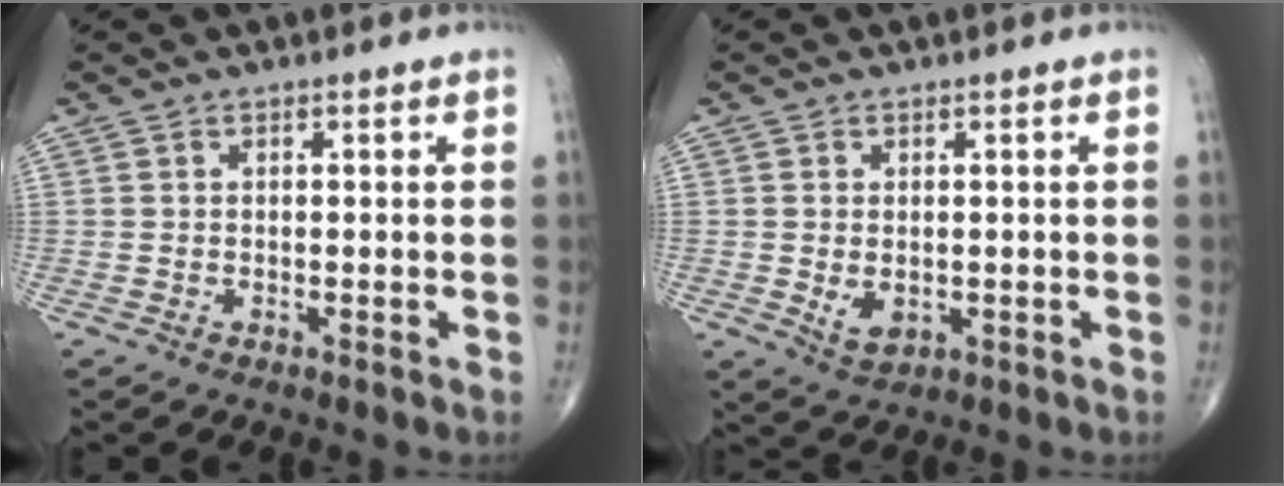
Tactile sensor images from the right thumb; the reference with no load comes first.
{"total": 3.7, "force": [-0.5, 2.5, 2.6], "torque": [-0.035, -0.005, 0.003]}